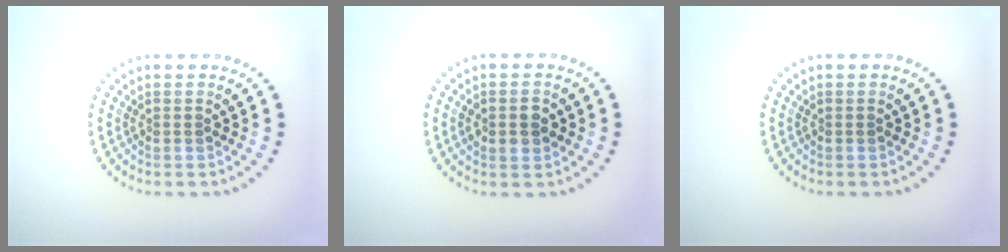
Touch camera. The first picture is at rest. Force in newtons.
{"total": 2.8, "press": 2.8, "slide": 0.1}
{"total": 0.0}